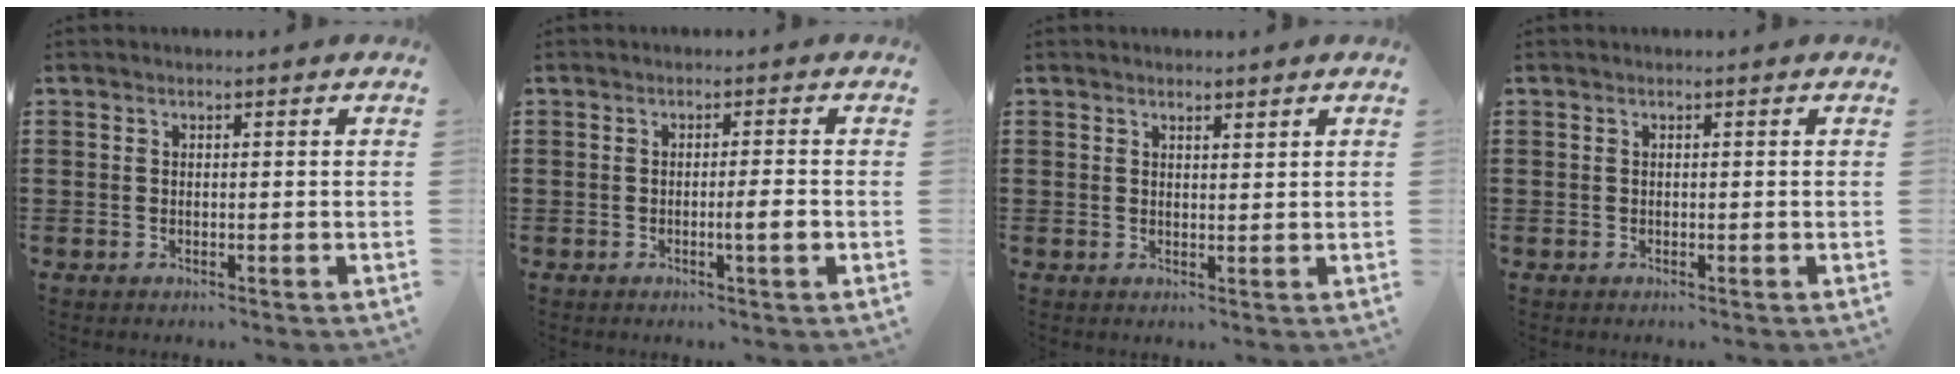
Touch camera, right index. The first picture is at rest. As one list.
[{"total": 3.0, "force": [-0.8, 0.0, 2.9], "torque": [-0.047, -0.005, -0.016]}, {"total": 1.2, "force": [1.1, 0.4, 0.3], "torque": [-0.007, 0.002, 0.021]}, {"total": 0.0}]